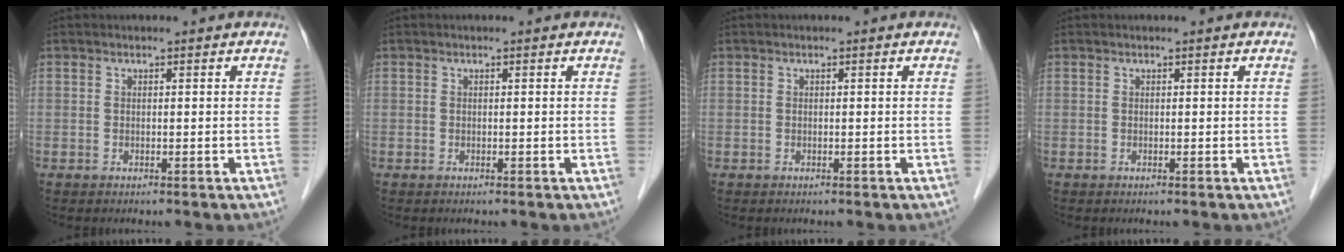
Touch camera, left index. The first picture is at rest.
{"total": 0.0}
{"total": 0.0}
{"total": 0.0}